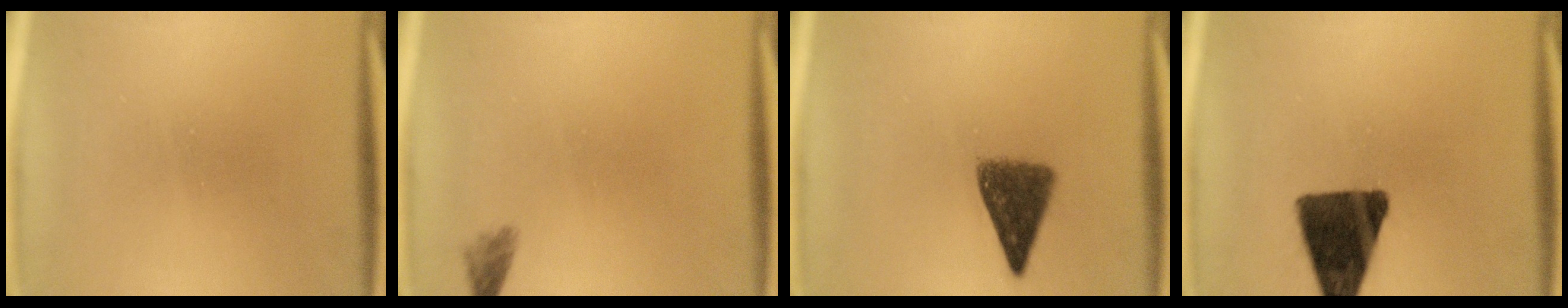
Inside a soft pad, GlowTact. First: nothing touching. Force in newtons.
{"total": 1.6}
{"total": 6.8}
{"total": 13.4}